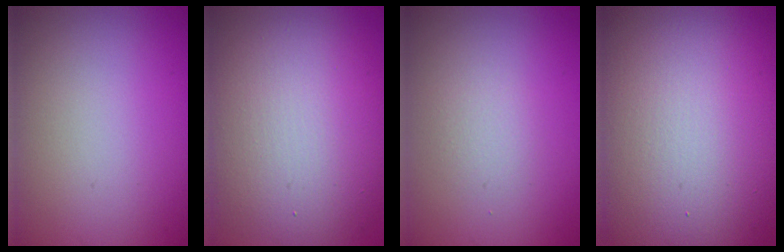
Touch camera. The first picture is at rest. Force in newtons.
{"total": 12.4, "press": 12.4, "slide": 0.6}
{"total": 1.2, "press": 1.2, "slide": 0.1}
{"total": 20.6, "press": 20.6, "slide": 0.9}